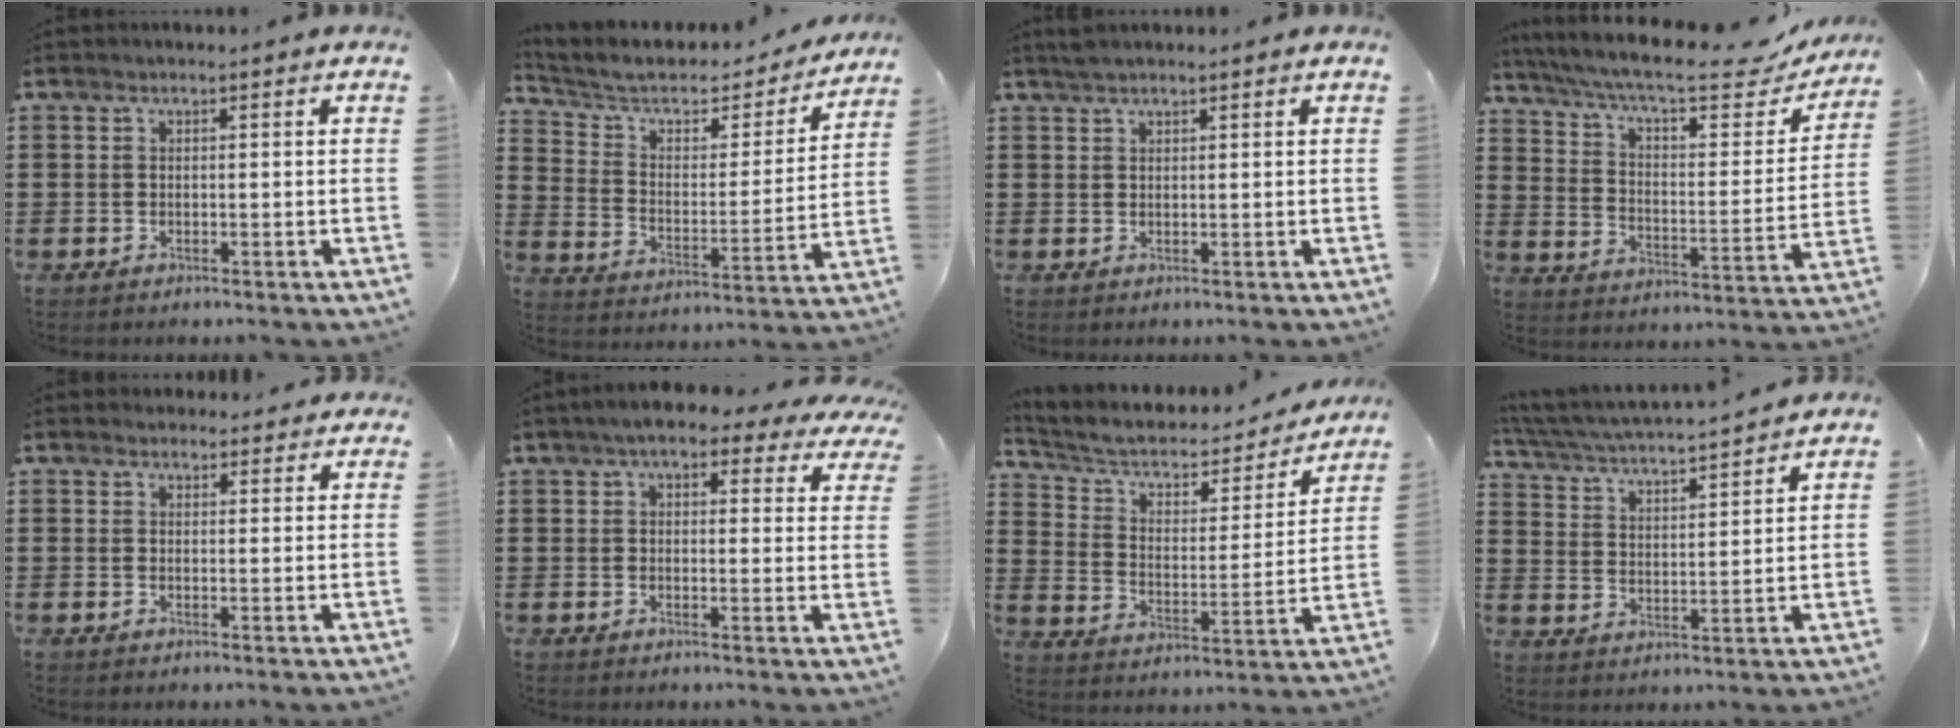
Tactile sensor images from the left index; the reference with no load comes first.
{"total": 6.0, "force": [4.5, 2.7, 2.8], "torque": [-0.081, -0.027, 0.072]}
{"total": 1.5, "force": [1.3, 0.2, 0.6], "torque": [-0.013, 0.001, 0.025]}
{"total": 9.9, "force": [8.0, 1.8, 5.5], "torque": [-0.131, -0.046, 0.132]}
{"total": 2.3, "force": [2.2, 0.7, 0.0], "torque": [-0.006, 0.001, 0.043]}
{"total": 4.9, "force": [3.8, 1.5, 2.6], "torque": [-0.056, -0.002, 0.066]}
{"total": 5.5, "force": [4.0, 2.8, 2.6], "torque": [-0.073, -0.021, 0.062]}
{"total": 3.7, "force": [3.6, -0.3, 1.1], "torque": [-0.042, -0.032, 0.052]}